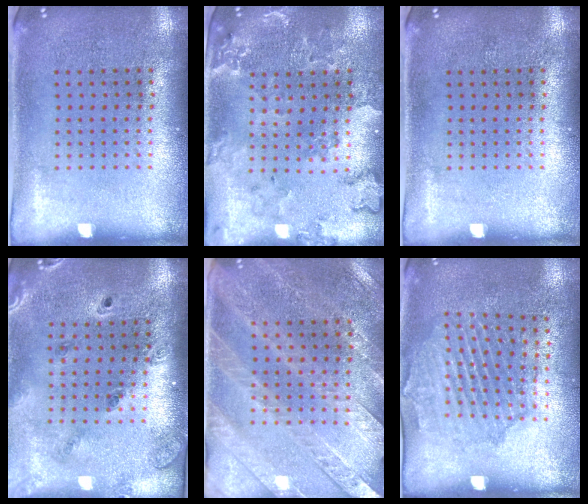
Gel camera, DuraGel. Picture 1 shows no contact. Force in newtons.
{"total": 0.7, "press": 0.7, "slide": 0.2}
{"total": 0.0}
{"total": 1.3, "press": 1.3, "slide": 0.2}
{"total": 3.0, "press": 2.7, "slide": 1.4}
{"total": 1.5, "press": 1.5, "slide": 0.4}